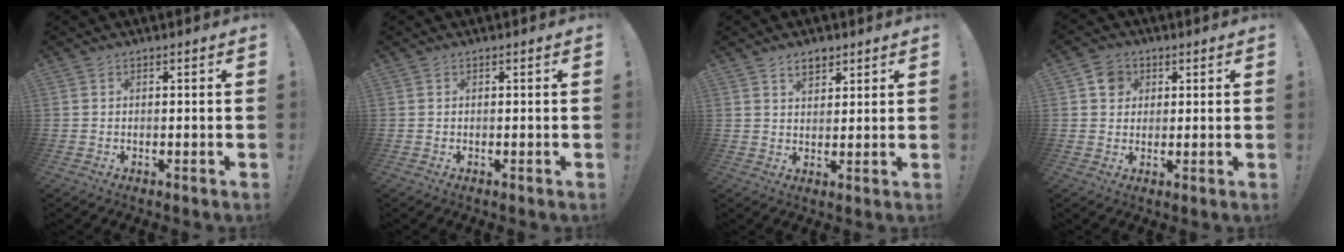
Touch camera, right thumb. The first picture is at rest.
{"total": 0.0}
{"total": 4.5, "force": [3.1, 2.7, 2.0], "torque": [-0.024, -0.011, 0.054]}
{"total": 5.6, "force": [1.9, 5.0, 1.7], "torque": [-0.017, 0.002, 0.035]}